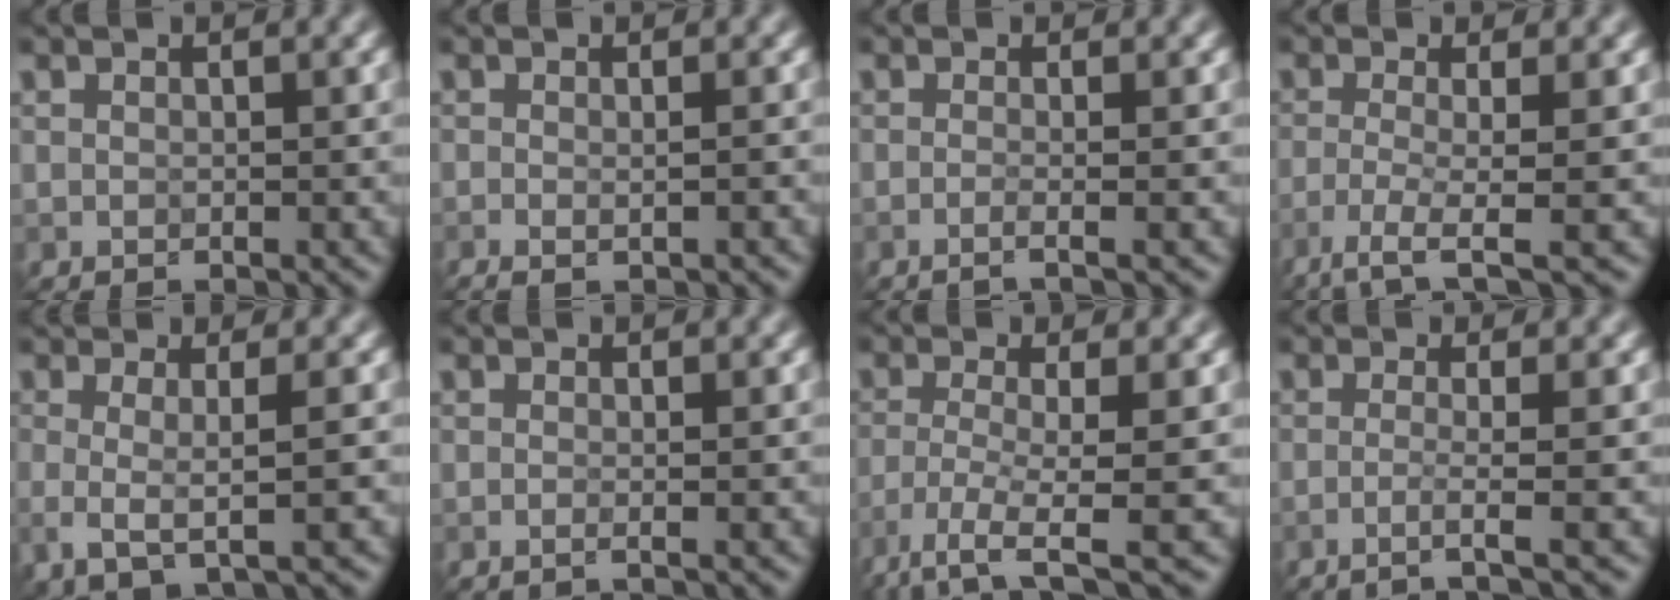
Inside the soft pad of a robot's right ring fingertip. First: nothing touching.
{"total": 1.9, "force": [-0.7, 0.7, 1.6], "torque": [-0.016, 0.002, -0.010]}
{"total": 2.1, "force": [-0.5, 0.8, 1.8], "torque": [-0.005, -0.004, -0.030]}
{"total": 4.4, "force": [-2.4, 0.8, 3.6], "torque": [-0.069, -0.008, -0.060]}
{"total": 3.3, "force": [-0.2, 0.9, 3.2], "torque": [-0.059, -0.007, -0.005]}
{"total": 1.2, "force": [-0.1, 0.5, 1.0], "torque": [-0.005, -0.009, -0.014]}
{"total": 5.4, "force": [-3.3, 1.0, 4.2], "torque": [-0.087, -0.011, -0.072]}
{"total": 2.5, "force": [-1.0, 0.3, 2.3], "torque": [-0.031, 0.001, -0.037]}